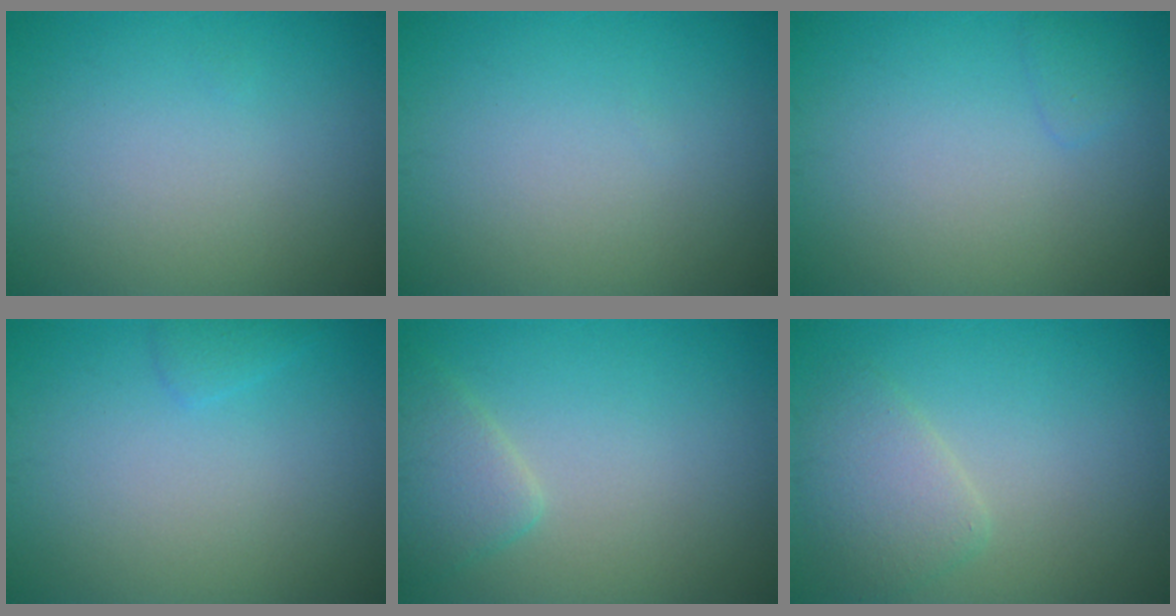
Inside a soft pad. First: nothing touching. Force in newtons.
{"total": 0.0}
{"total": 0.8, "press": 0.8, "slide": 0.0}
{"total": 0.9, "press": 0.9, "slide": 0.1}
{"total": 2.5, "press": 2.5, "slide": 0.2}
{"total": 2.9, "press": 2.9, "slide": 0.2}